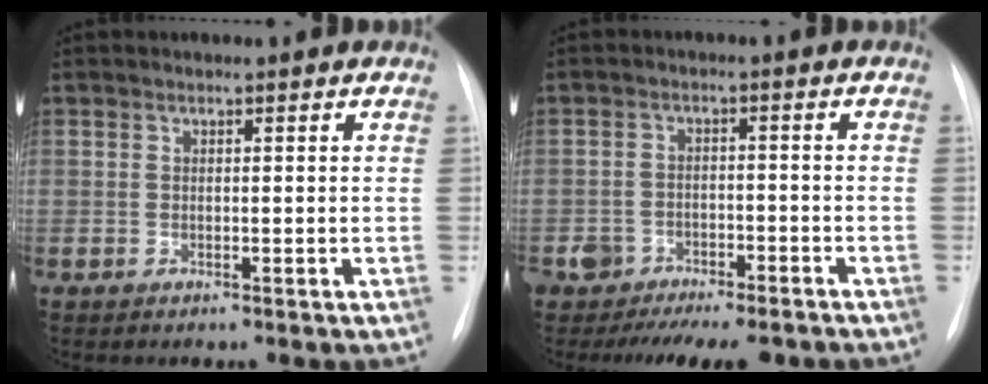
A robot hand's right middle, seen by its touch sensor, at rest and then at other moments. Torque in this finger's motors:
{"motor_torque": [0.22, -0.21, 0.18, 0.05]}